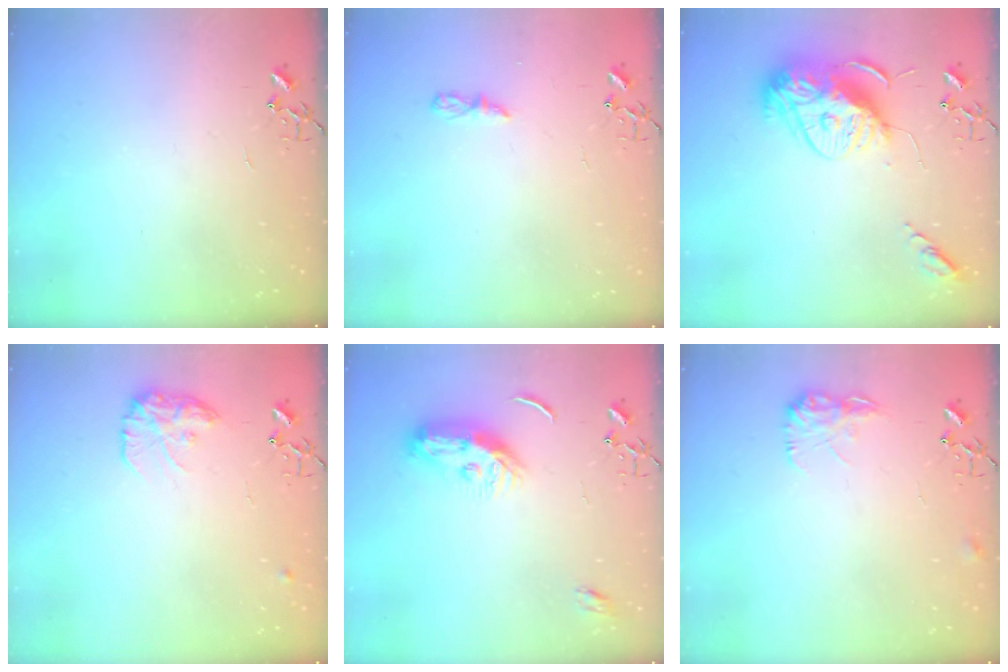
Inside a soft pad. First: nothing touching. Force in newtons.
{"total": 3.6, "press": 3.6, "slide": 0.4}
{"total": 15.2, "press": 15.2, "slide": 1.4}
{"total": 11.4, "press": 11.4, "slide": 0.6}
{"total": 10.2, "press": 10.2, "slide": 0.5}
{"total": 9.6, "press": 9.6, "slide": 0.3}